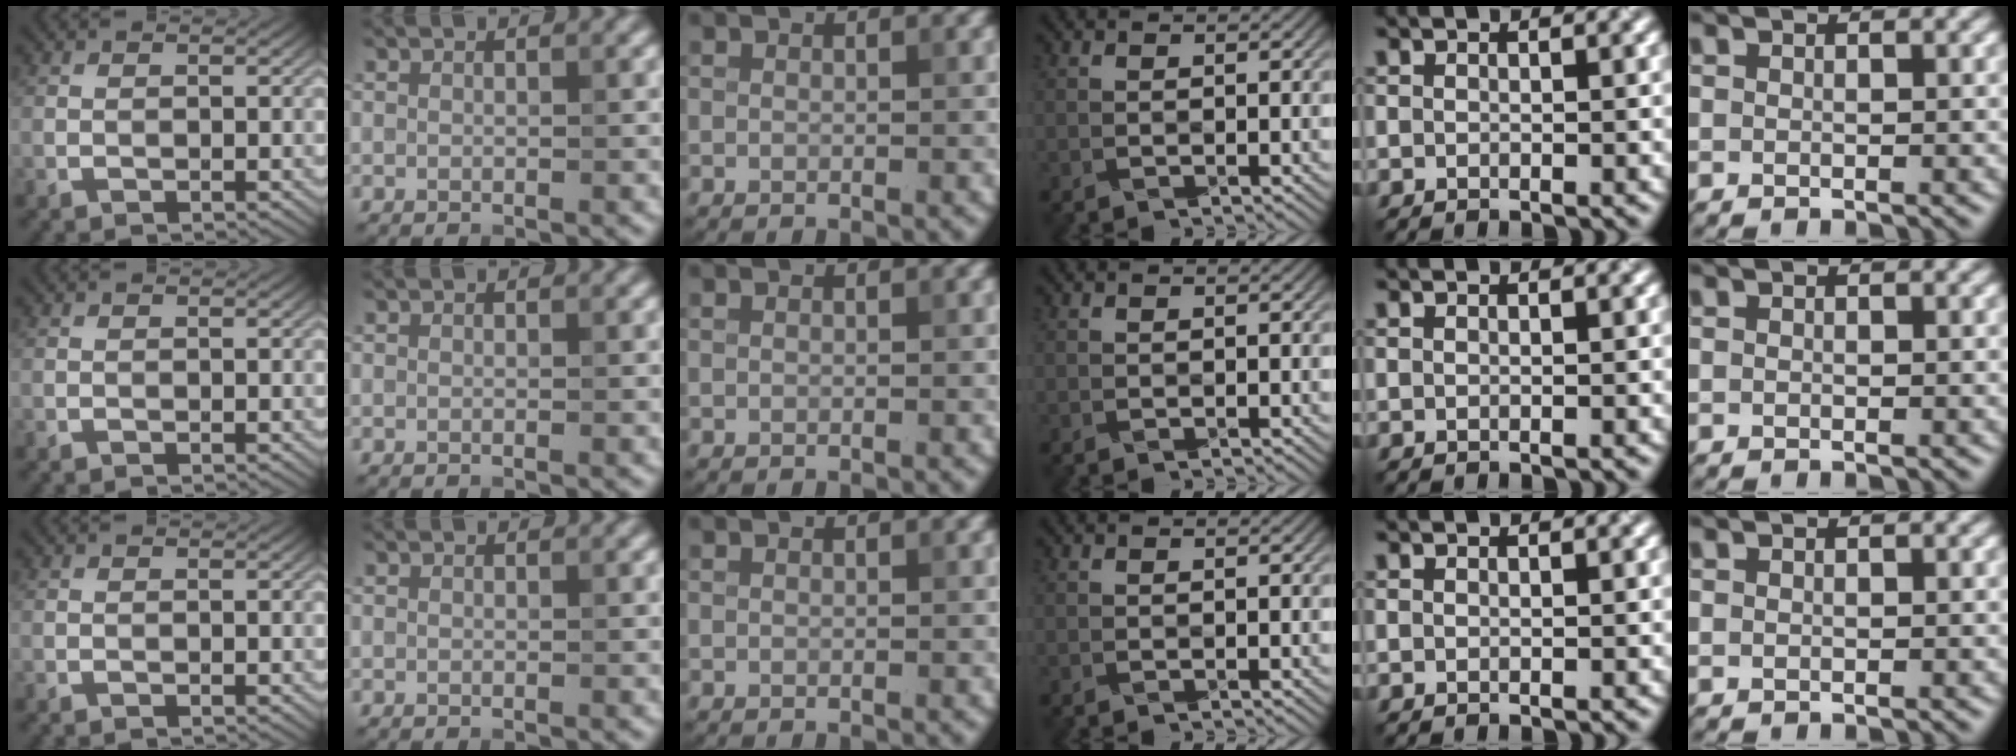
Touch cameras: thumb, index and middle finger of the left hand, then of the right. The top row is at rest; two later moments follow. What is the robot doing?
{"motion": "wrap", "object": "cellophane"}